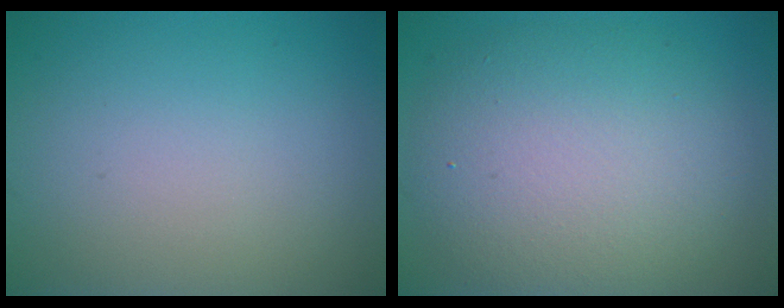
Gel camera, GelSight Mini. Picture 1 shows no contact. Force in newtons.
{"total": 8.5, "press": 8.4, "slide": 0.9}